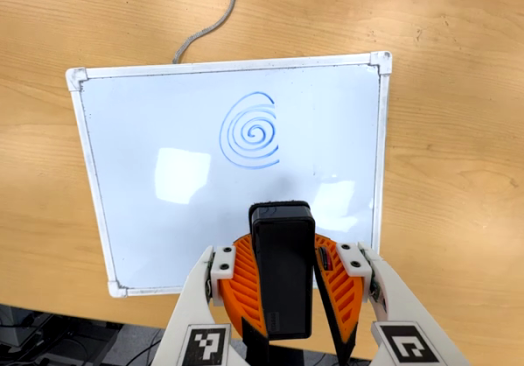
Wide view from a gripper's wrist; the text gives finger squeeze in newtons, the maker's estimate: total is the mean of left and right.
{"total": 12.0, "left": 10.7, "right": 13.2}